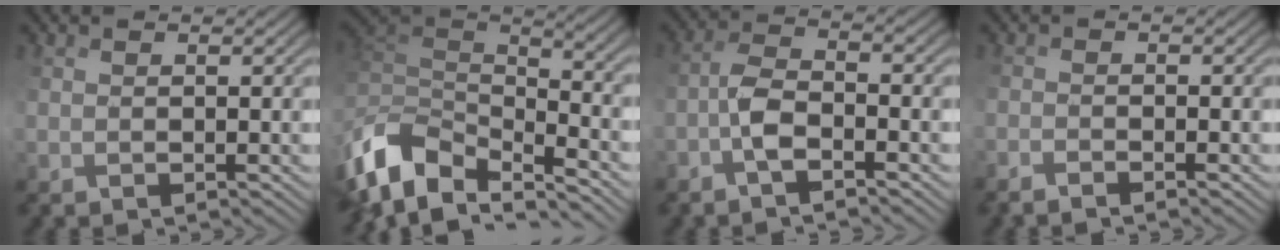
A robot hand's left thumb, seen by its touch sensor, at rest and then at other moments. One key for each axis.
{"total": 9.6, "fx": -3.6, "fy": 5.6, "fz": 7.0, "tx": -0.175, "ty": -0.008, "tz": -0.058}
{"total": 3.2, "fx": -1.8, "fy": 0.3, "fz": 2.6, "tx": -0.050, "ty": 0.014, "tz": -0.045}
{"total": 2.2, "fx": -2.1, "fy": -0.2, "fz": 0.8, "tx": -0.012, "ty": -0.002, "tz": -0.043}